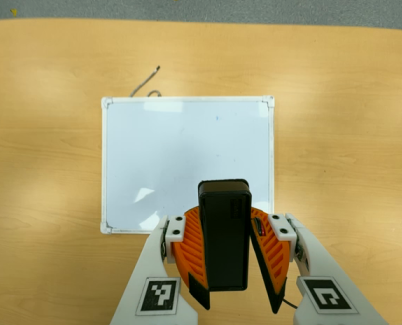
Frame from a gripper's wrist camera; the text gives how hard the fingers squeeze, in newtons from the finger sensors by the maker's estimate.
{"total": 8.7, "left": 9.1, "right": 8.3}